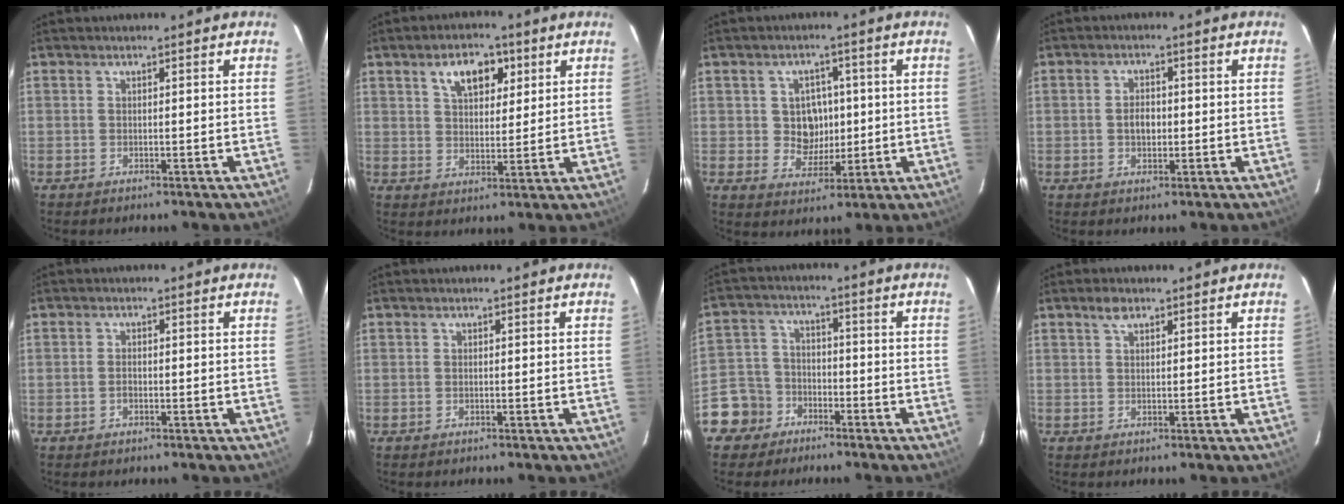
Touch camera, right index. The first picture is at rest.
{"total": 8.0, "force": [4.0, 4.5, 5.3], "torque": [-0.088, 0.019, 0.068]}
{"total": 6.6, "force": [0.4, 6.0, 2.6], "torque": [-0.051, 0.012, 0.017]}
{"total": 3.3, "force": [-0.3, 2.2, 2.4], "torque": [-0.043, 0.006, -0.004]}
{"total": 1.6, "force": [-0.6, 0.9, 1.1], "torque": [-0.024, 0.003, -0.011]}
{"total": 0.0}
{"total": 8.7, "force": [-5.0, 7.1, 1.2], "torque": [-0.052, 0.029, -0.090]}
{"total": 2.2, "force": [1.4, 1.1, 1.2], "torque": [-0.023, 0.007, 0.026]}